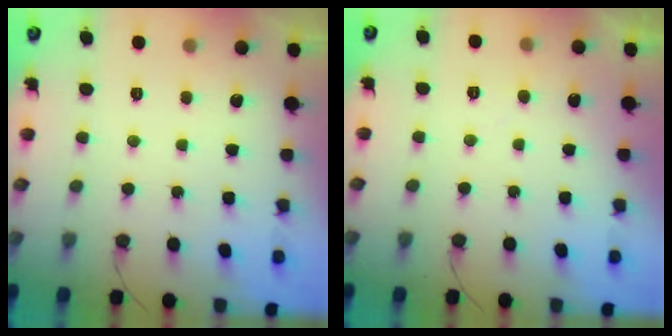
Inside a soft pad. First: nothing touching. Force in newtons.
{"total": 2.6, "press": 2.6, "slide": 0.3}